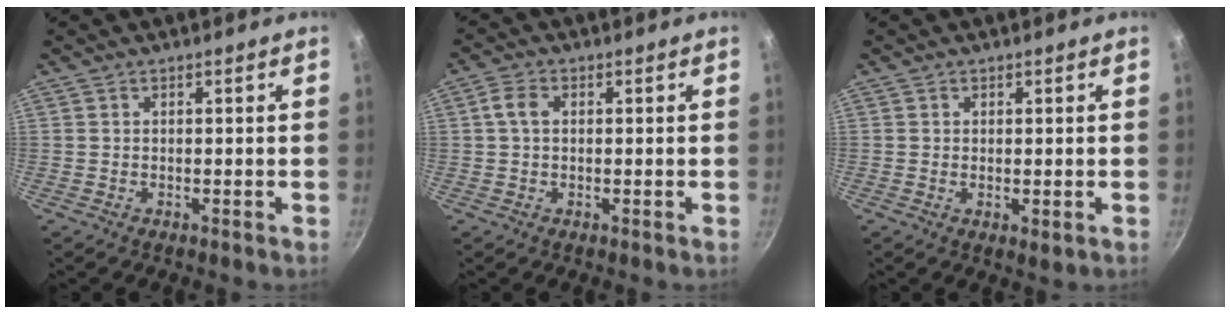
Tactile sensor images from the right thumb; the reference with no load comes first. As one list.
[{"total": 3.1, "force": [0.4, 2.1, 2.3], "torque": [-0.048, 0.008, 0.004]}, {"total": 1.5, "force": [0.1, 0.7, 1.3], "torque": [-0.022, -0.009, 0.001]}]